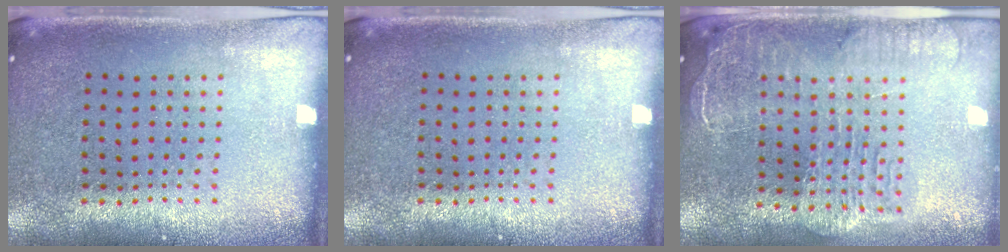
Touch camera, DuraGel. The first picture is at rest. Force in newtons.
{"total": 0.0}
{"total": 2.4, "press": 2.1, "slide": 1.1}